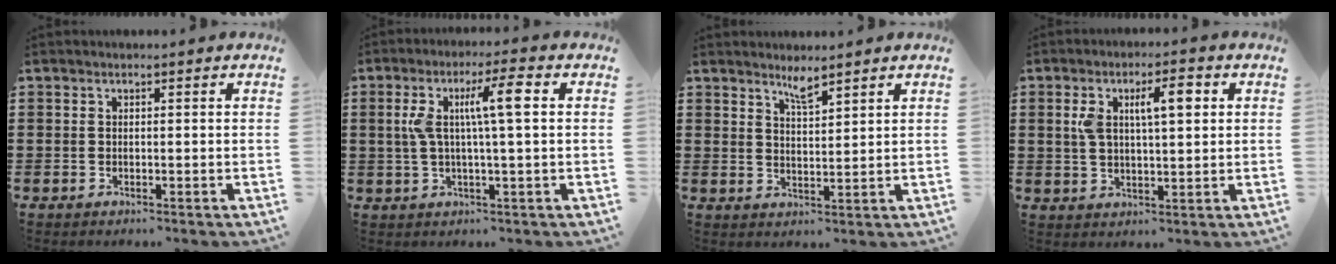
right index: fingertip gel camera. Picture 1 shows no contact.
{"total": 8.1, "force": [1.5, 1.0, 7.9], "torque": [-0.160, 0.000, 0.016]}
{"total": 3.0, "force": [2.6, 0.3, 1.5], "torque": [-0.026, -0.001, 0.045]}
{"total": 6.6, "force": [1.9, 2.5, 5.7], "torque": [-0.103, 0.005, 0.026]}